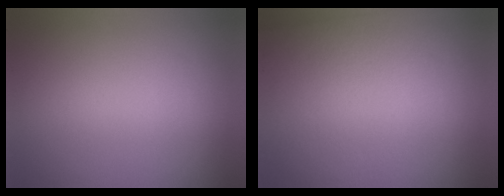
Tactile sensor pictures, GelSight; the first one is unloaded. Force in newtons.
{"total": 2.9}